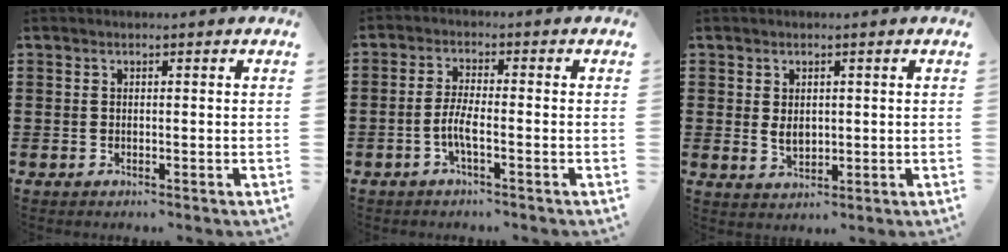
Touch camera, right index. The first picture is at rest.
{"total": 3.9, "force": [-1.6, 0.6, 3.5], "torque": [-0.081, -0.006, -0.036]}
{"total": 2.4, "force": [0.3, 1.5, 1.9], "torque": [-0.032, -0.001, 0.005]}